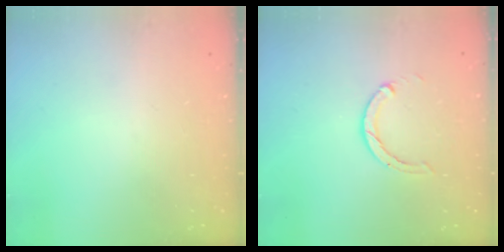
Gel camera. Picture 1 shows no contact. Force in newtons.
{"total": 2.0, "press": 2.0, "slide": 0.3}